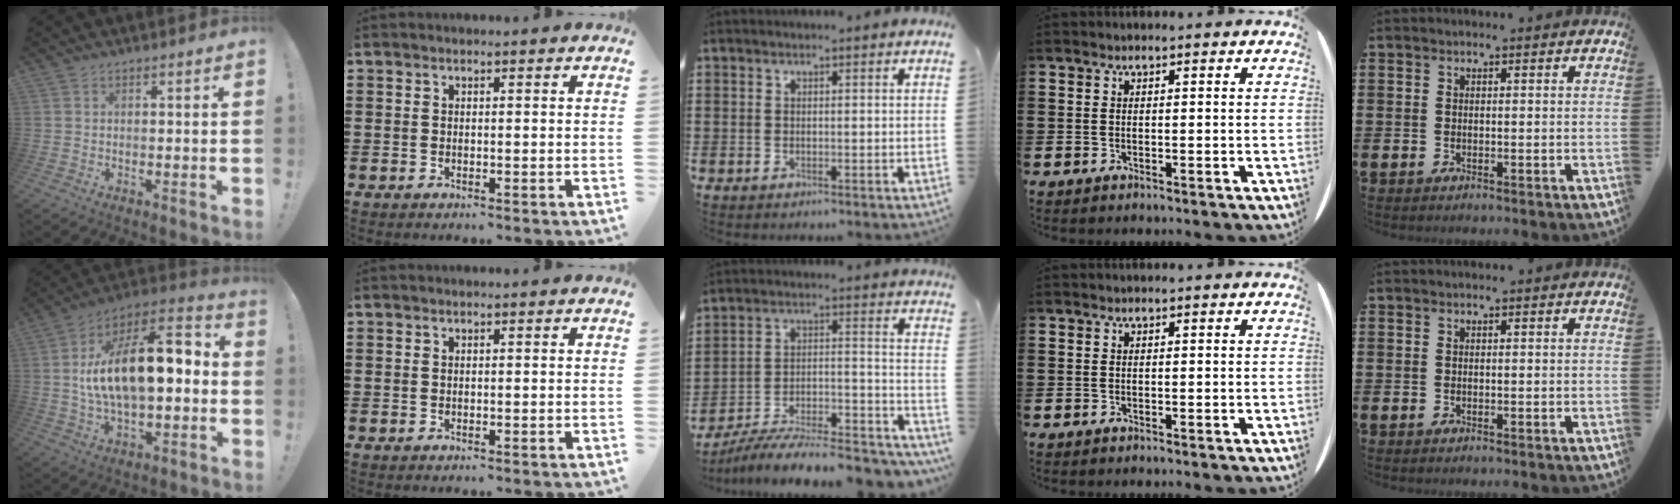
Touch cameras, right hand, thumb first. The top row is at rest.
{"thumb": {"total": 19.8, "force": [1.2, 9.3, 17.4], "torque": [-0.282, -0.006, 0.020]}, "middle": {"total": 8.2, "force": [-7.5, 0.8, 3.1], "torque": [-0.039, 0.006, -0.147]}}